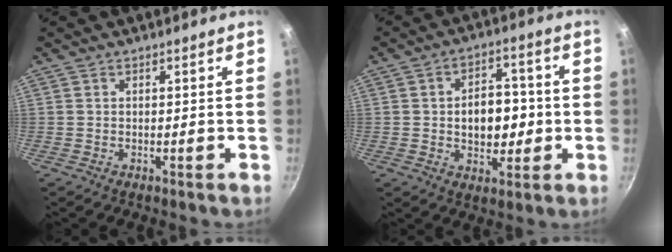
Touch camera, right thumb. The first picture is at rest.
{"total": 10.3, "force": [-0.3, 6.9, 7.6], "torque": [-0.074, 0.011, -0.005]}